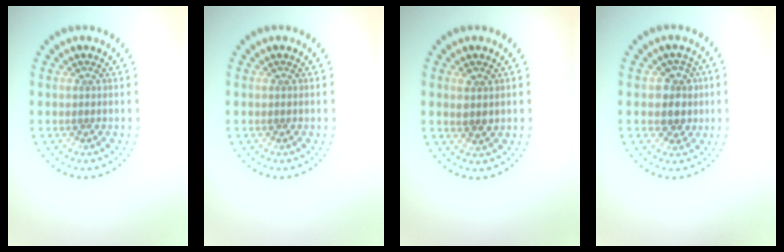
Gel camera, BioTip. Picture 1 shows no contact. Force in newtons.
{"total": 0.0}
{"total": 1.6, "press": 1.4, "slide": 0.7}
{"total": 2.8, "press": 2.5, "slide": 1.1}